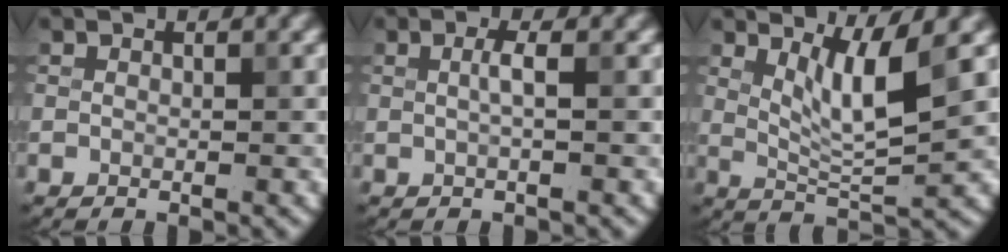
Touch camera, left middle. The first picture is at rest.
{"total": 0.9, "force": [0.0, -0.2, 0.9], "torque": [-0.022, 0.006, 0.004]}
{"total": 4.1, "force": [1.8, 0.4, 3.7], "torque": [-0.076, -0.009, 0.040]}